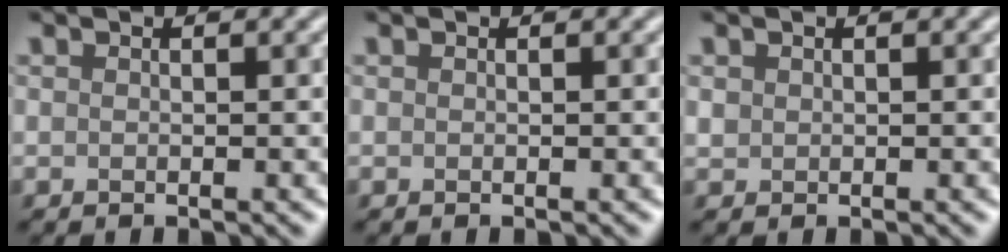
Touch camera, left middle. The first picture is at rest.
{"total": 0.0}
{"total": 0.7, "force": [0.2, 0.6, 0.1], "torque": [-0.004, -0.002, 0.008]}